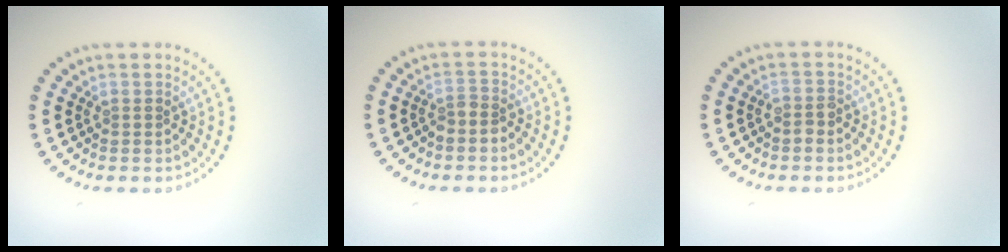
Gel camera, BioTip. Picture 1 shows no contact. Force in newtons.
{"total": 1.4, "press": 1.0, "slide": 1.0}
{"total": 1.0, "press": 0.8, "slide": 0.6}